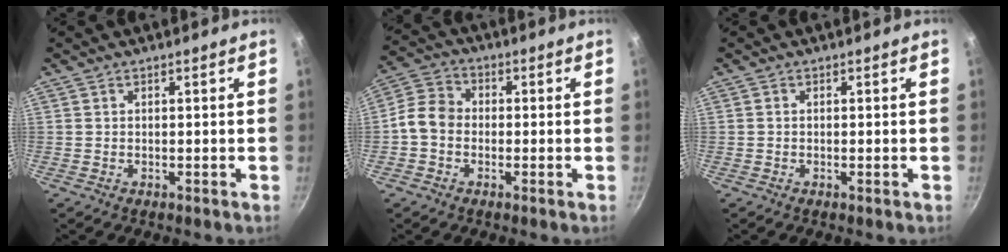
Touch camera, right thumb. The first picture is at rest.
{"total": 6.4, "force": [-1.2, 5.2, 3.5], "torque": [-0.050, 0.020, -0.044]}
{"total": 0.6, "force": [-0.3, 0.1, 0.5], "torque": [-0.012, 0.002, -0.007]}